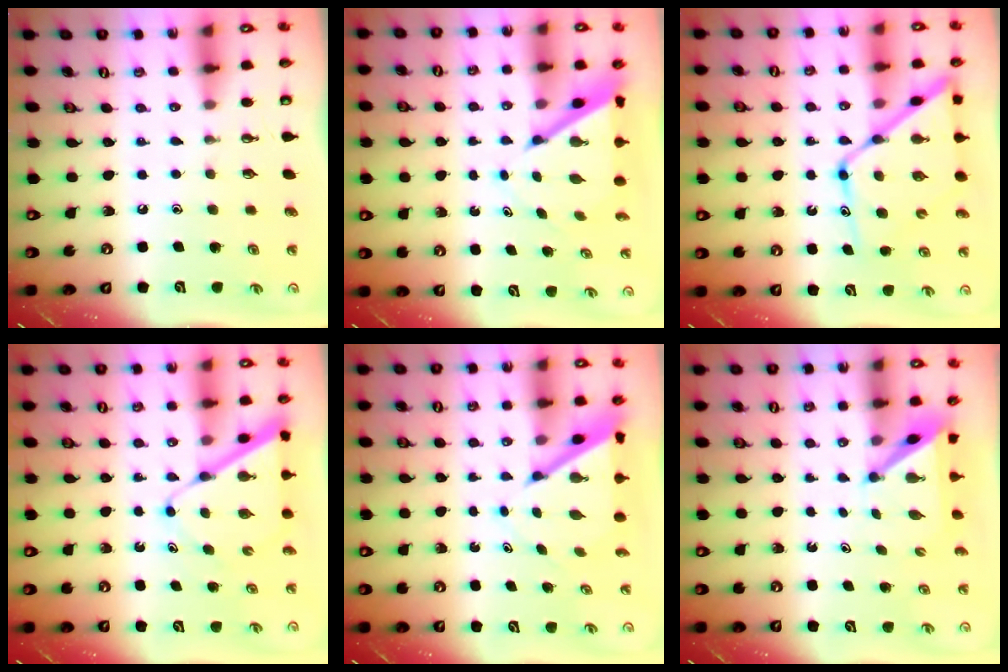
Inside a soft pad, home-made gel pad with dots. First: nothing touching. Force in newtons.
{"total": 6.9, "press": 6.9, "slide": 0.6}
{"total": 15.0, "press": 14.9, "slide": 1.5}
{"total": 8.8, "press": 8.8, "slide": 0.9}
{"total": 6.9, "press": 6.9, "slide": 0.6}
{"total": 4.4, "press": 4.4, "slide": 0.4}